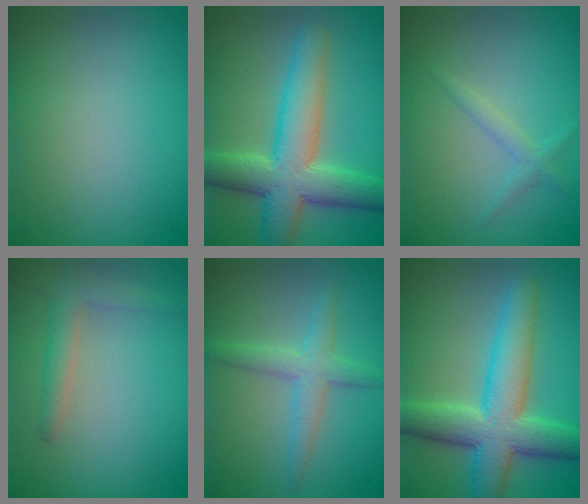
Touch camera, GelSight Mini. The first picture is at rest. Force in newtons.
{"total": 8.3, "press": 8.3, "slide": 0.3}
{"total": 1.3, "press": 1.3, "slide": 0.0}
{"total": 2.2, "press": 2.1, "slide": 0.2}
{"total": 2.9, "press": 2.9, "slide": 0.1}
{"total": 8.3, "press": 8.3, "slide": 0.2}